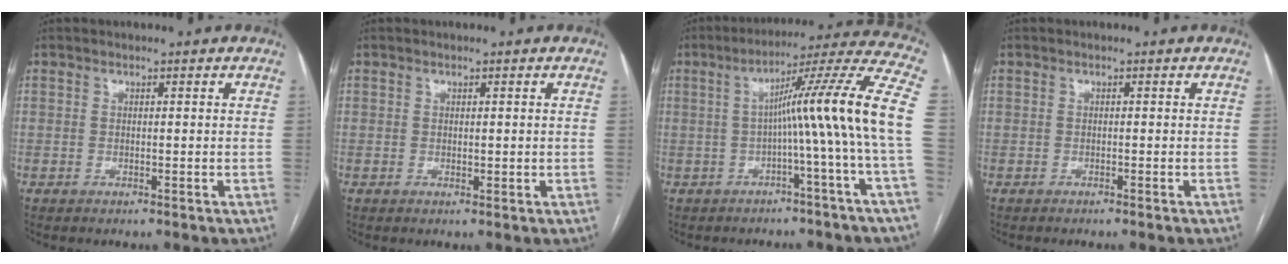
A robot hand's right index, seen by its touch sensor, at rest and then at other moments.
{"total": 0.9, "force": [0.0, 0.5, 0.7], "torque": [-0.010, -0.003, 0.002]}
{"total": 14.2, "force": [-1.4, -2.6, 13.9], "torque": [-0.185, 0.027, -0.025]}
{"total": 0.5, "force": [-0.5, -0.1, 0.3], "torque": [-0.008, 0.001, -0.007]}